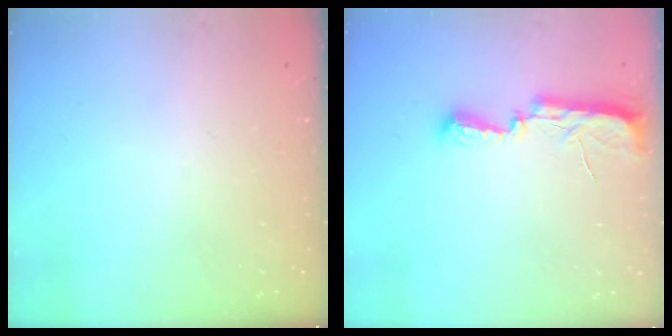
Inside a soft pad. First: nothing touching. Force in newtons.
{"total": 10.1, "press": 8.9, "slide": 4.8}